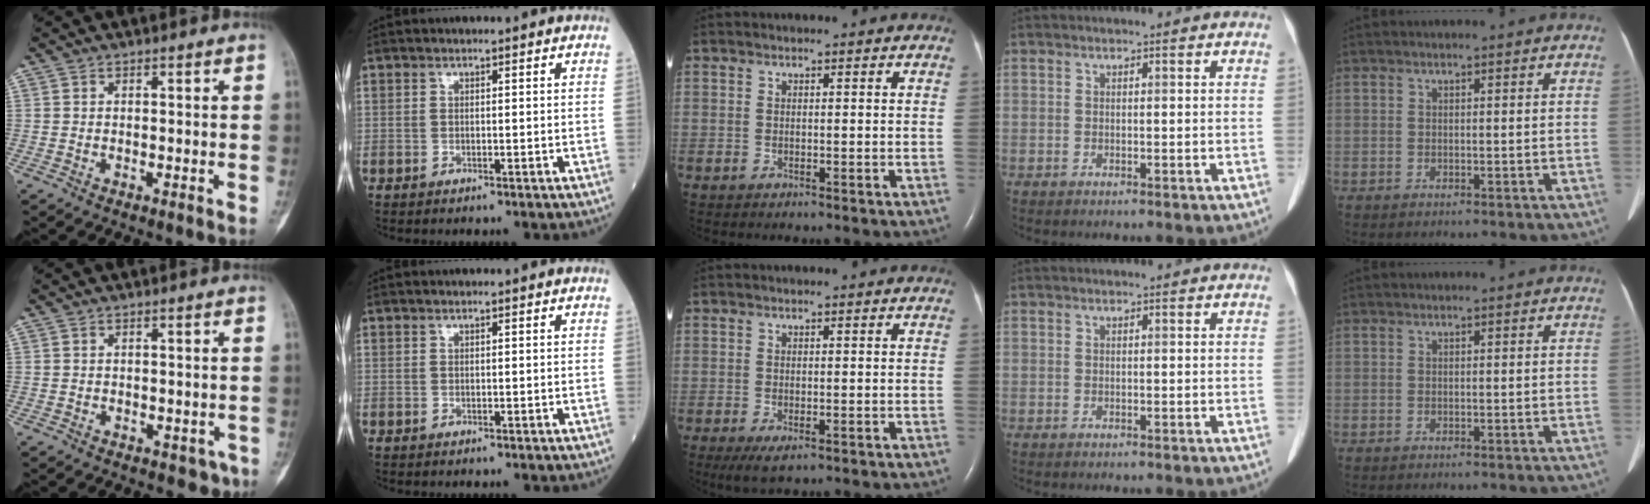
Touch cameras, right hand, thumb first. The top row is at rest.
{"thumb": {"total": 2.7, "force": [-1.3, 2.0, 1.4], "torque": [0.001, 0.006, -0.010]}, "middle": {"total": 3.0, "force": [-1.4, 1.0, 2.5], "torque": [-0.048, -0.009, -0.016]}}